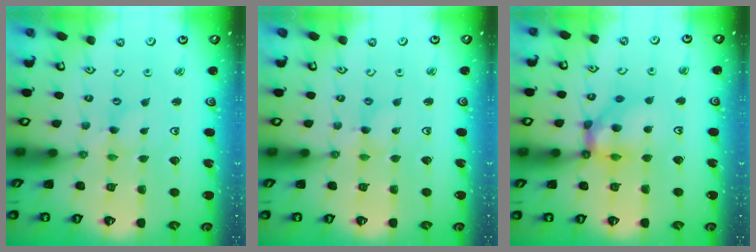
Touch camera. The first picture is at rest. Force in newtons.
{"total": 0.0}
{"total": 12.5, "press": 12.4, "slide": 1.6}